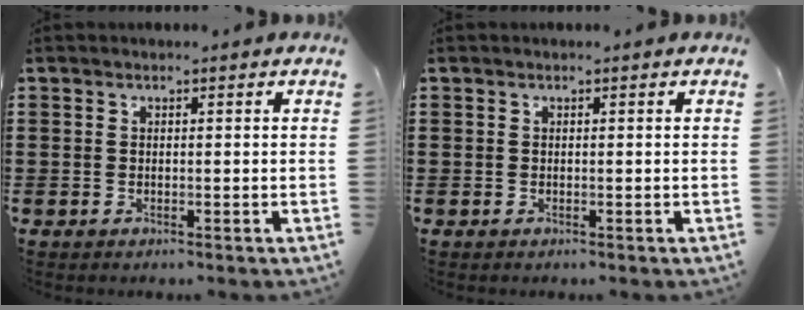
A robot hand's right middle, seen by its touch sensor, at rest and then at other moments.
{"total": 0.0}